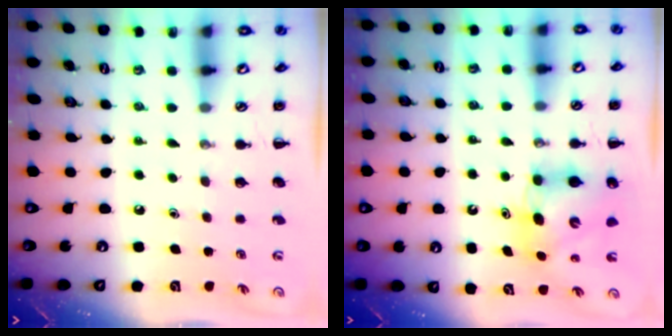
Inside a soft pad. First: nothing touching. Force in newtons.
{"total": 8.9, "press": 8.7, "slide": 1.9}